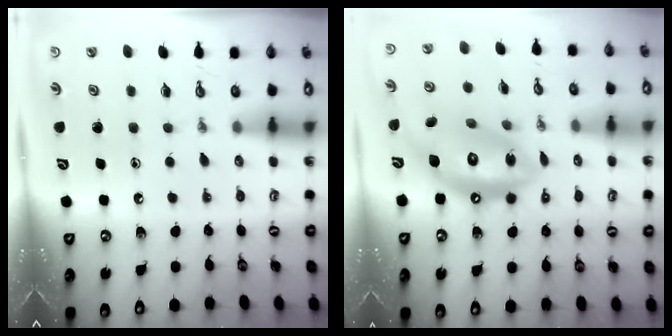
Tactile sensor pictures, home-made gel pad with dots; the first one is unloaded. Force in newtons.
{"total": 15.8, "press": 15.7, "slide": 1.7}